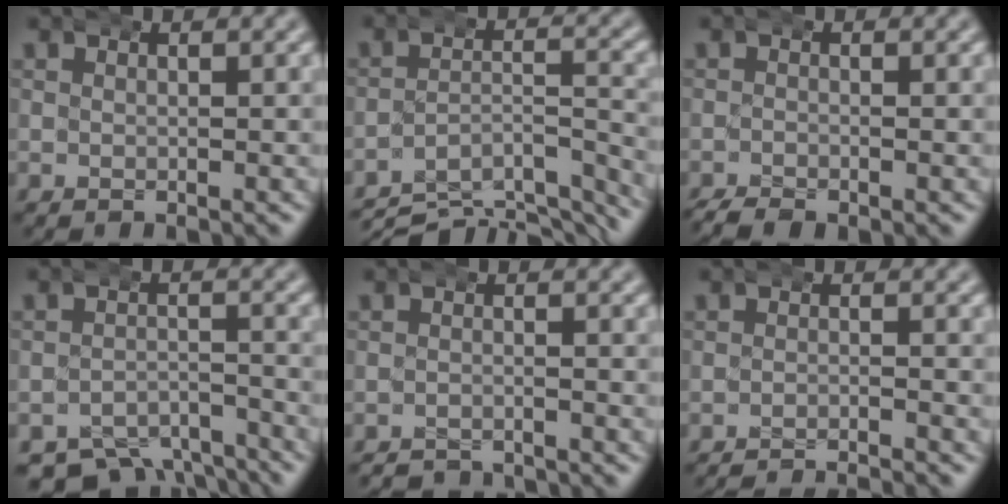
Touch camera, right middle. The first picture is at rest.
{"total": 10.8, "force": [-9.8, 3.4, 3.0], "torque": [-0.028, -0.023, -0.152]}
{"total": 2.7, "force": [-2.2, 1.1, 1.1], "torque": [-0.027, -0.010, -0.034]}
{"total": 7.9, "force": [-6.6, 3.6, 2.3], "torque": [-0.032, -0.026, -0.107]}
{"total": 3.7, "force": [-3.6, 0.5, -0.1], "torque": [-0.003, -0.012, -0.059]}
{"total": 5.9, "force": [-5.8, 0.9, 0.9], "torque": [-0.007, -0.010, -0.092]}